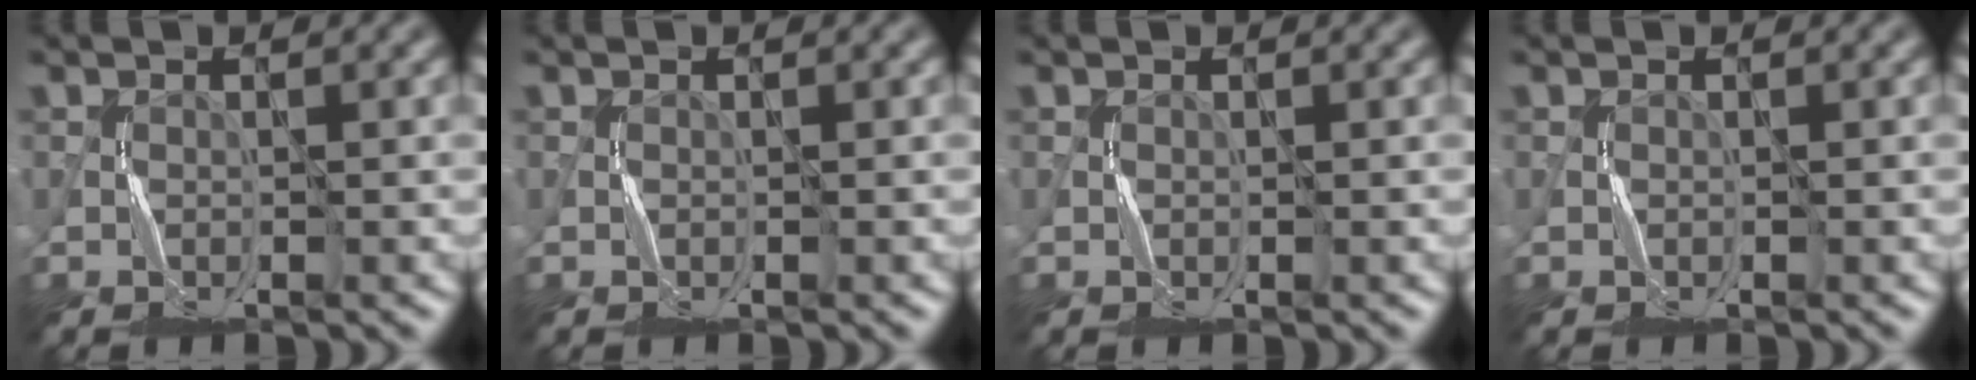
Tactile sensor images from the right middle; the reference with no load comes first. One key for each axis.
{"total": 0.0}
{"total": 0.0}
{"total": 0.0}